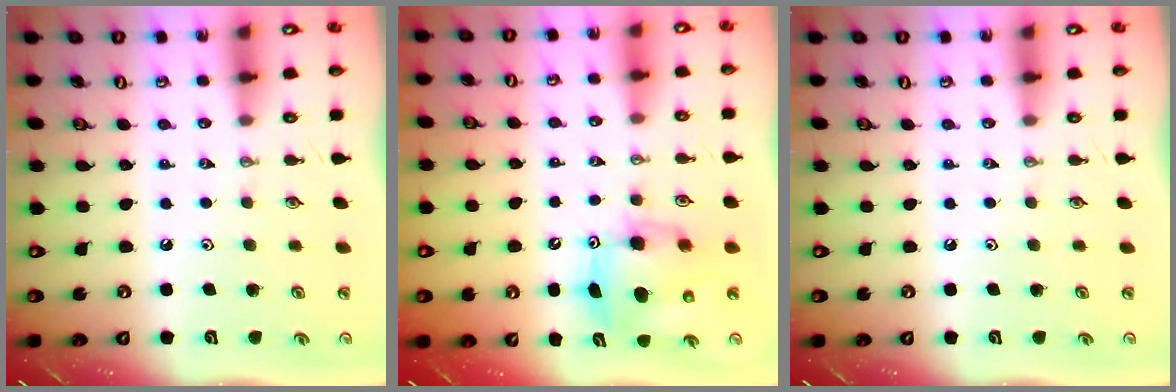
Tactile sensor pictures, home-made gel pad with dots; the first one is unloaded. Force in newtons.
{"total": 7.9, "press": 7.9, "slide": 0.6}
{"total": 0.0}